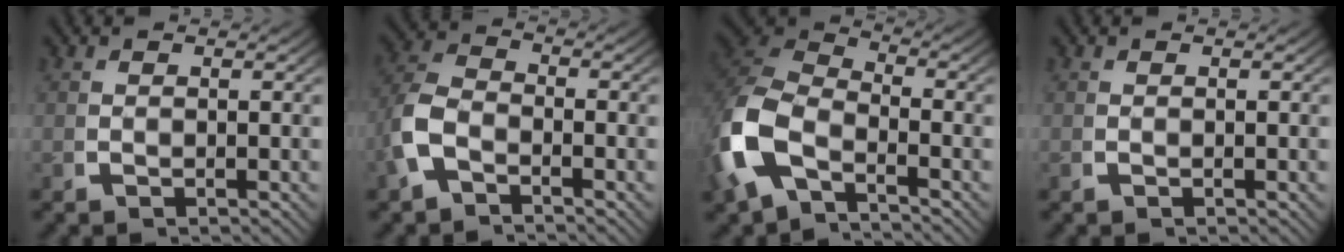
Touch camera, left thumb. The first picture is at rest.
{"total": 4.8, "force": [-1.6, 3.4, 3.0], "torque": [-0.080, -0.011, -0.027]}
{"total": 9.8, "force": [-1.6, 7.2, 6.5], "torque": [-0.163, -0.011, -0.032]}
{"total": 0.0}